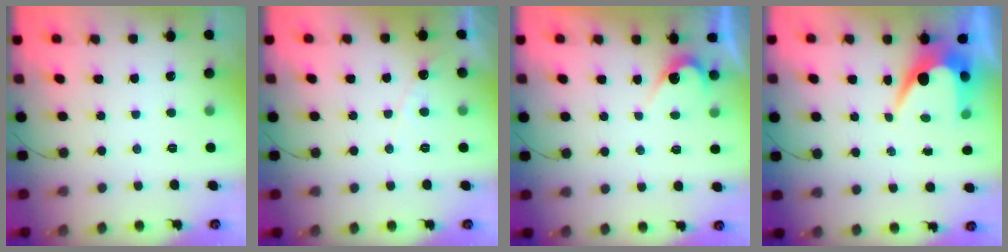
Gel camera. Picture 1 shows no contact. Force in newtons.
{"total": 4.7, "press": 4.7, "slide": 0.3}
{"total": 3.8, "press": 3.8, "slide": 0.3}
{"total": 6.1, "press": 6.0, "slide": 0.6}